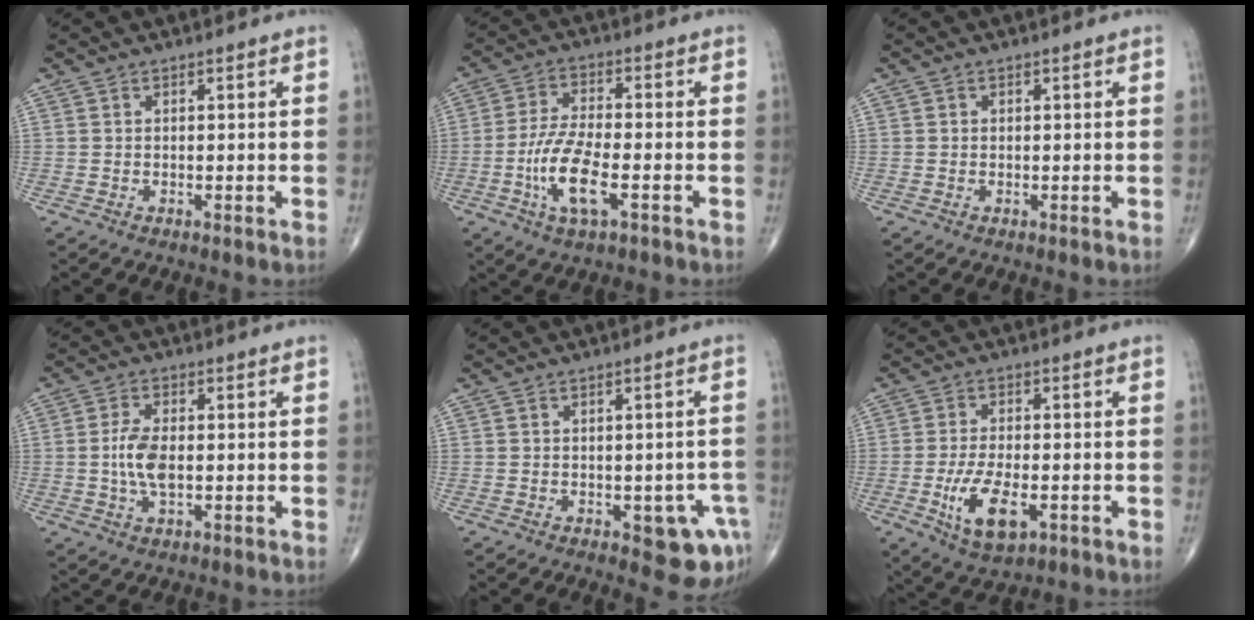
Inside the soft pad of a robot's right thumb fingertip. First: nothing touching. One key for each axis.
{"total": 10.0, "fx": -3.4, "fy": 3.3, "fz": 8.8, "tx": -0.184, "ty": 0.011, "tz": -0.066}
{"total": 0.0}
{"total": 6.1, "fx": -0.3, "fy": 3.0, "fz": 5.4, "tx": -0.111, "ty": 0.000, "tz": -0.008}
{"total": 7.6, "fx": -3.0, "fy": 3.4, "fz": 6.1, "tx": -0.043, "ty": 0.010, "tz": -0.030}
{"total": 9.4, "fx": -3.1, "fy": 4.3, "fz": 7.8, "tx": -0.144, "ty": -0.002, "tz": -0.047}